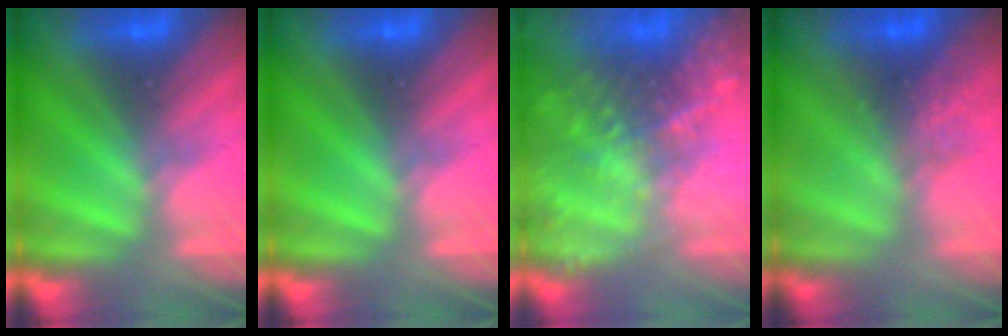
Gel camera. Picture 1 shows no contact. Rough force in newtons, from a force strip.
{"total": 0.0}
{"total": 7.3}
{"total": 4.2}